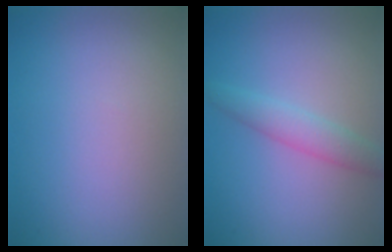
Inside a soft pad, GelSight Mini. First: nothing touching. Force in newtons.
{"total": 2.4, "press": 2.4, "slide": 0.1}